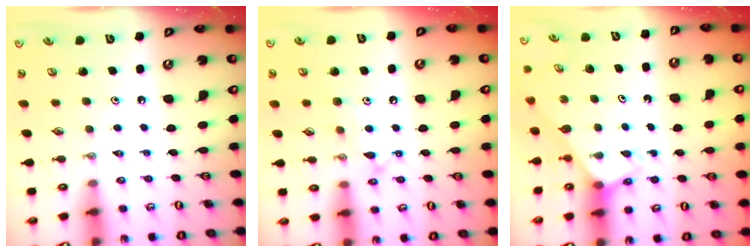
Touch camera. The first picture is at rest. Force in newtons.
{"total": 10.7, "press": 10.7, "slide": 0.8}
{"total": 3.2, "press": 3.2, "slide": 0.2}